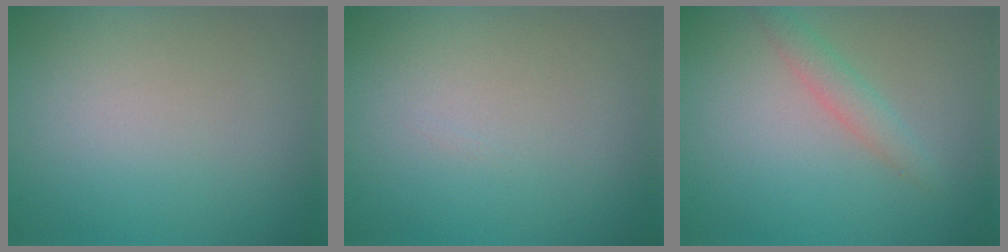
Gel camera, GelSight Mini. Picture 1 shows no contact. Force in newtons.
{"total": 0.0}
{"total": 1.8, "press": 1.8, "slide": 0.0}